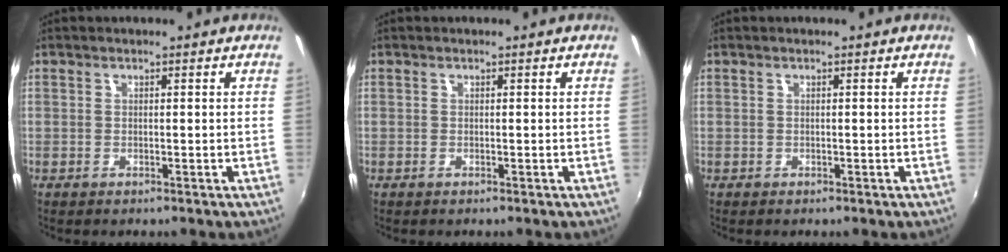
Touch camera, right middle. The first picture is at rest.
{"total": 0.0}
{"total": 0.0}